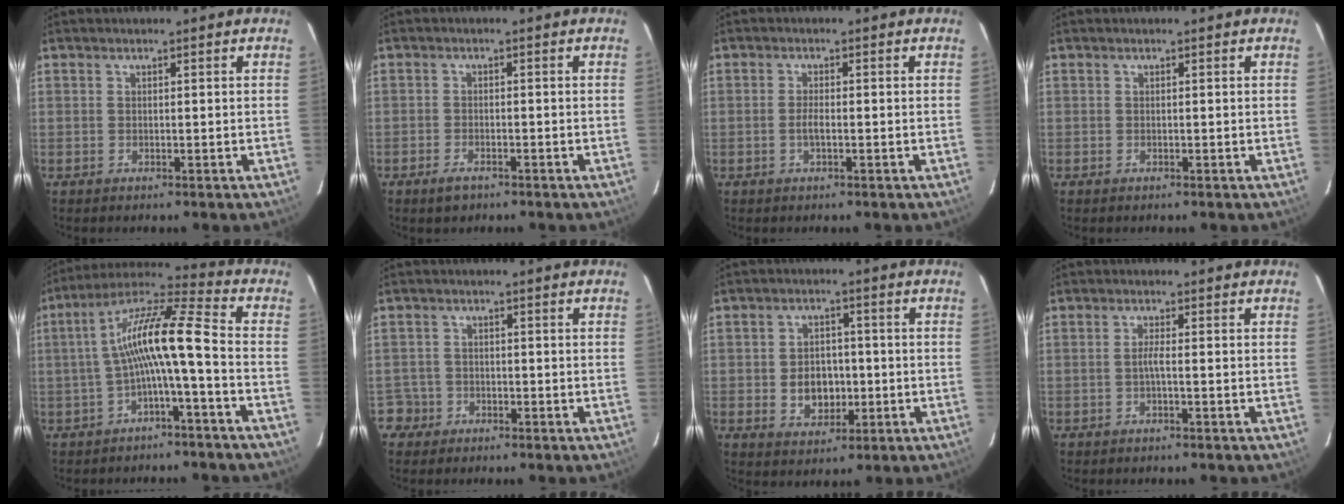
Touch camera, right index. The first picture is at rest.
{"total": 2.6, "force": [-1.8, 1.4, 1.1], "torque": [-0.027, 0.001, -0.030]}
{"total": 1.8, "force": [-0.6, 0.6, 1.6], "torque": [-0.032, -0.002, -0.011]}
{"total": 0.0}
{"total": 11.9, "force": [-2.4, 0.9, 11.6], "torque": [-0.234, 0.023, -0.049]}
{"total": 3.5, "force": [-1.7, 3.0, -0.2], "torque": [0.006, 0.026, -0.031]}
{"total": 6.7, "force": [-1.1, 5.3, 3.9], "torque": [-0.080, 0.005, -0.008]}
{"total": 1.2, "force": [-0.5, -0.3, 1.1], "torque": [-0.020, 0.001, -0.011]}